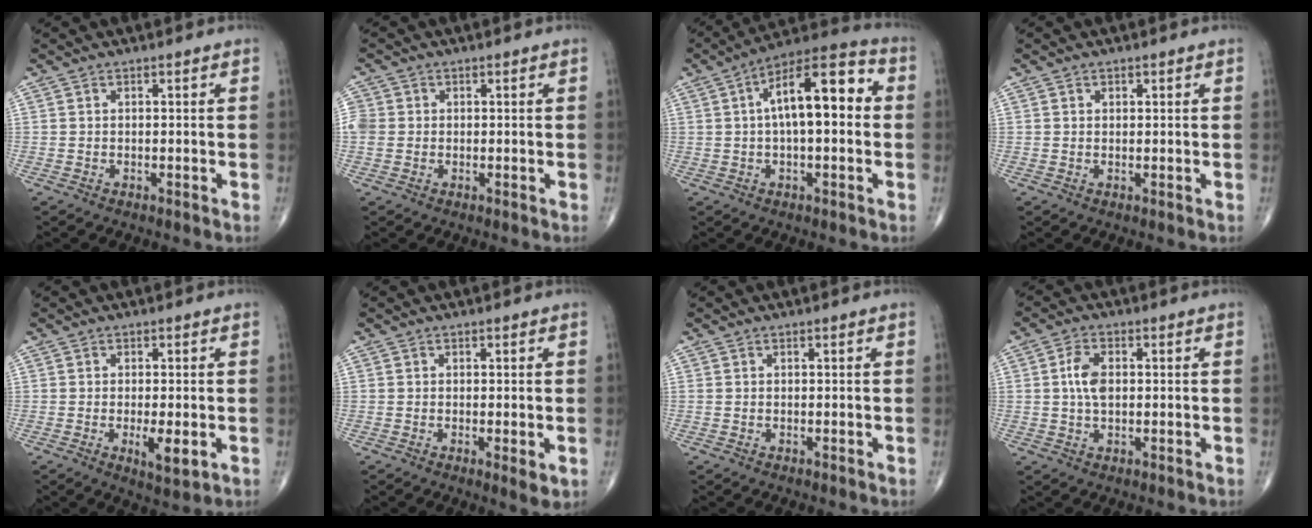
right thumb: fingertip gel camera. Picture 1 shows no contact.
{"total": 3.8, "force": [0.1, 3.5, 1.6], "torque": [-0.035, 0.010, 0.004]}
{"total": 15.1, "force": [1.8, 6.1, 13.7], "torque": [-0.204, 0.039, 0.018]}
{"total": 0.8, "force": [0.4, 0.6, 0.2], "torque": [0.003, -0.002, 0.005]}
{"total": 4.5, "force": [-1.1, 1.4, 4.1], "torque": [-0.069, -0.012, -0.017]}
{"total": 2.6, "force": [-0.5, 0.7, 2.4], "torque": [-0.041, -0.010, -0.009]}
{"total": 0.0}
{"total": 4.8, "force": [0.4, 2.8, 3.9], "torque": [-0.079, 0.004, 0.005]}